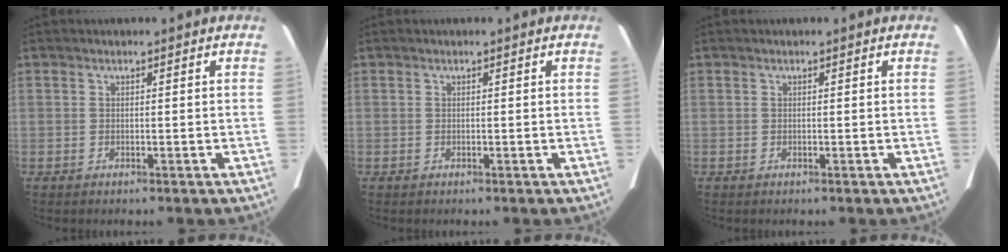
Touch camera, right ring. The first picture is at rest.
{"total": 0.0}
{"total": 0.0}